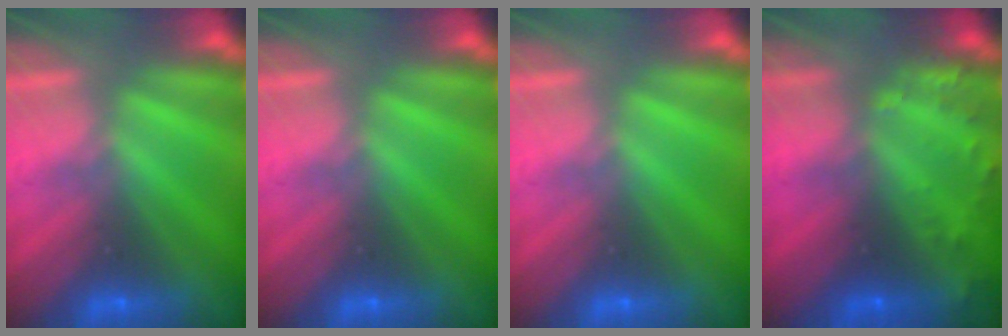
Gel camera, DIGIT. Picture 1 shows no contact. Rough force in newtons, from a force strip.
{"total": 0.0}
{"total": 0.0}
{"total": 6.3}